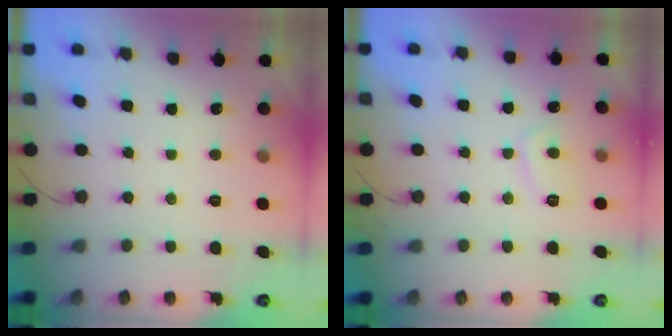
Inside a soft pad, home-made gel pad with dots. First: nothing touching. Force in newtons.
{"total": 4.1, "press": 4.0, "slide": 0.8}